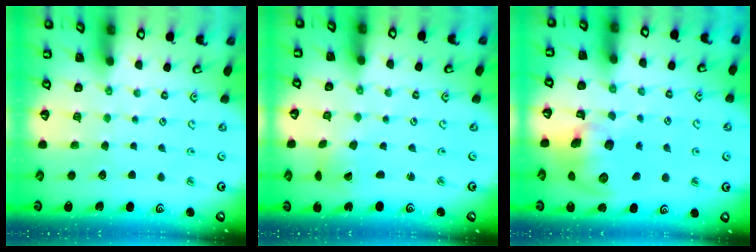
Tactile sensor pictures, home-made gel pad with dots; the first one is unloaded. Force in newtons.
{"total": 1.2, "press": 1.2, "slide": 0.2}
{"total": 13.1, "press": 13.1, "slide": 1.0}